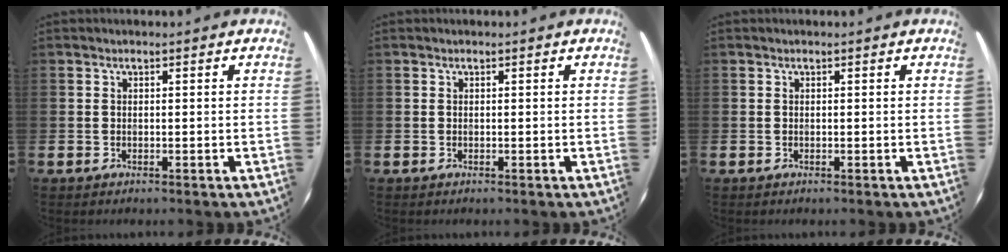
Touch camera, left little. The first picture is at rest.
{"total": 0.0}
{"total": 0.0}